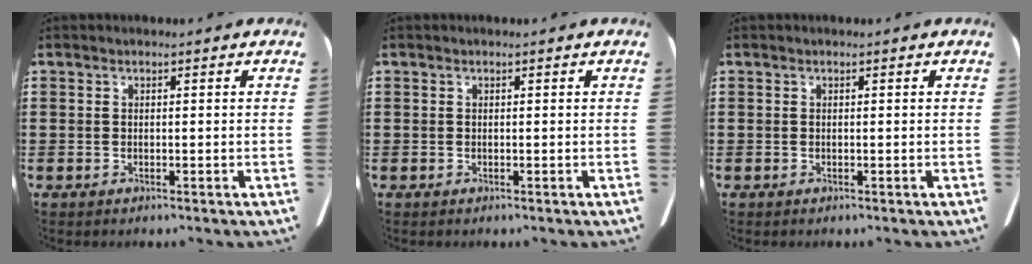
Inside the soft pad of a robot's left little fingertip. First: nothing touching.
{"total": 0.0}
{"total": 0.0}